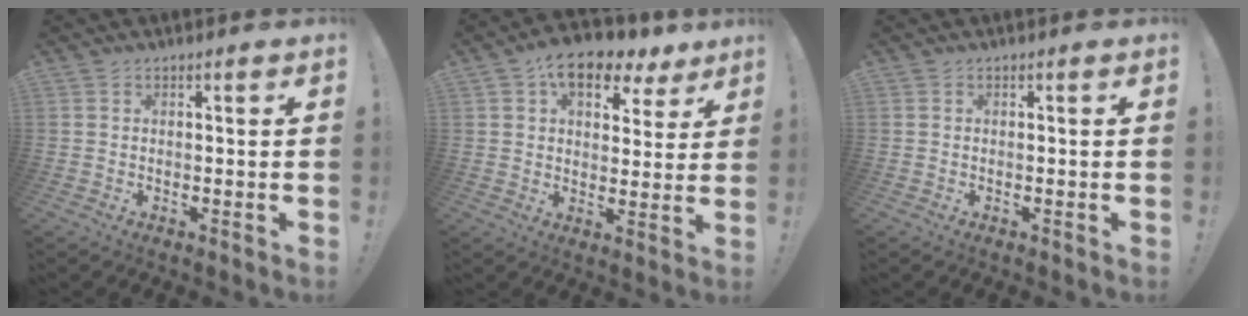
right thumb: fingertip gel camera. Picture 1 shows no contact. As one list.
[{"total": 11.6, "force": [6.6, 6.8, 6.7], "torque": [-0.102, -0.032, 0.119]}, {"total": 0.0}]